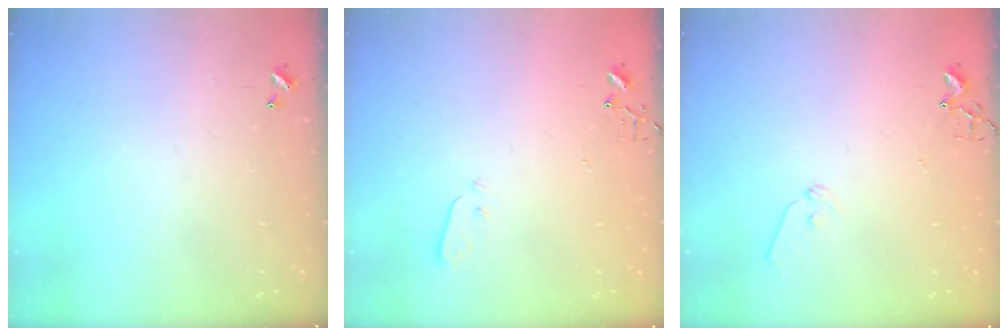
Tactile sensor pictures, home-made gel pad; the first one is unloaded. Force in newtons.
{"total": 3.0, "press": 3.0, "slide": 0.3}
{"total": 7.0, "press": 6.9, "slide": 0.8}